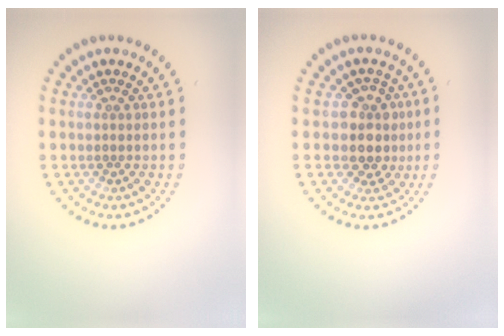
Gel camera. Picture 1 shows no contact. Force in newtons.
{"total": 3.1, "press": 2.6, "slide": 1.6}